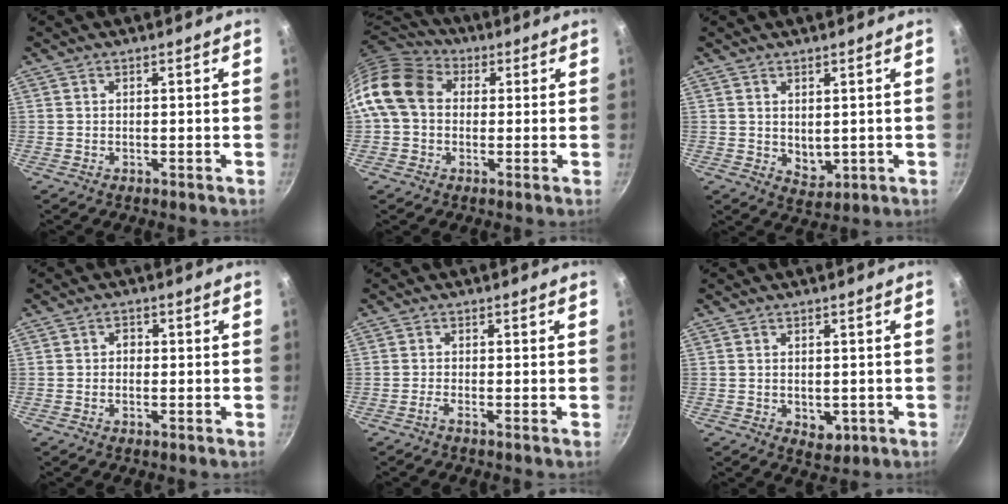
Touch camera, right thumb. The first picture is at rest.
{"total": 13.3, "force": [1.6, 10.5, 8.1], "torque": [-0.131, 0.027, 0.009]}
{"total": 3.8, "force": [1.1, 2.5, 2.7], "torque": [-0.031, -0.016, 0.029]}
{"total": 1.7, "force": [-0.1, 1.3, 1.0], "torque": [-0.012, 0.001, -0.006]}
{"total": 1.1, "force": [-0.8, -0.3, 0.8], "torque": [-0.028, 0.001, -0.021]}
{"total": 3.5, "force": [-0.7, 2.4, 2.4], "torque": [-0.025, -0.004, -0.003]}